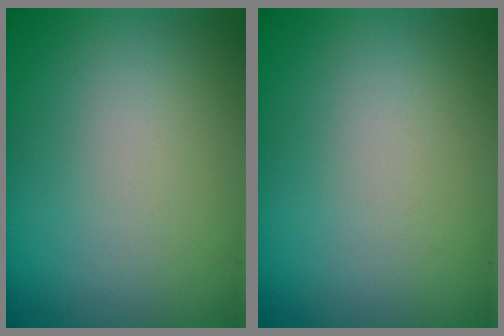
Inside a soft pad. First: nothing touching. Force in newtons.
{"total": 0.0}